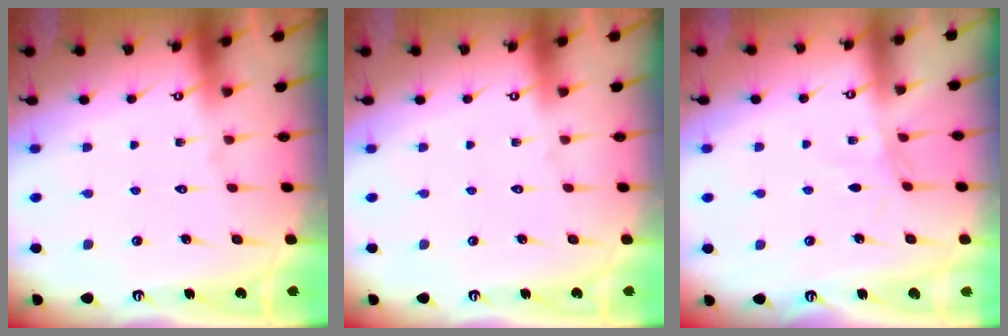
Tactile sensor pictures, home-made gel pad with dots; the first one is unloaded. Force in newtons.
{"total": 0.0}
{"total": 1.4, "press": 1.3, "slide": 0.4}